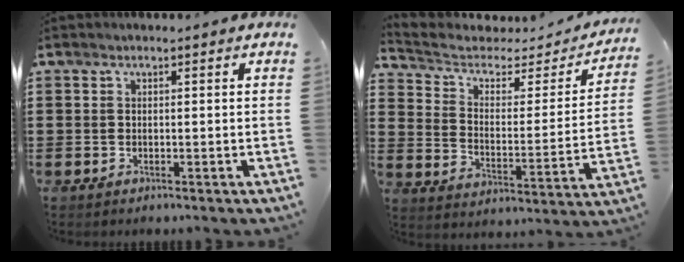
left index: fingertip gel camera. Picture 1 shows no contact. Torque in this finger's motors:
{"motor_torque": [1.36, -0.79, -0.04, -0.03]}